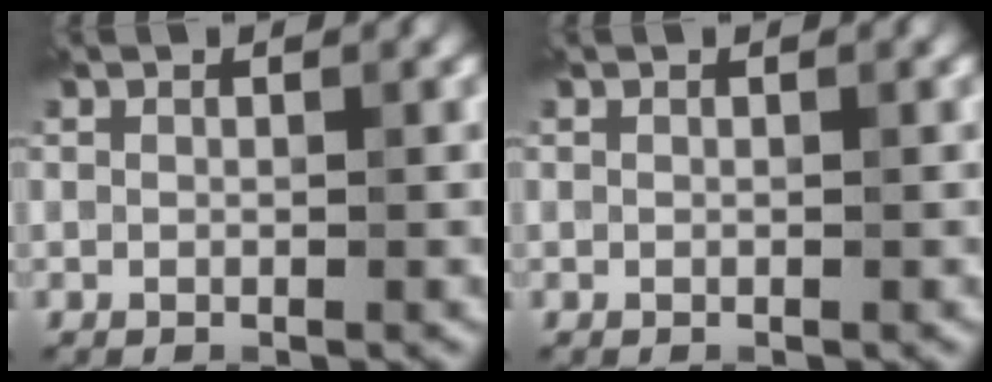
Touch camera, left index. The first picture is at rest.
{"total": 0.0}